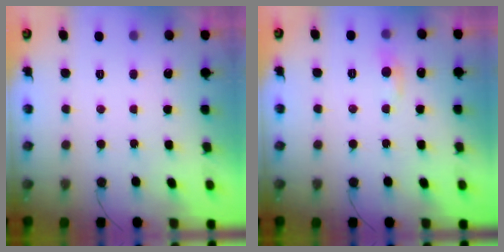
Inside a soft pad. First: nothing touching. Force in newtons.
{"total": 5.4, "press": 5.4, "slide": 0.8}